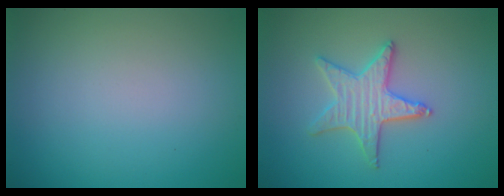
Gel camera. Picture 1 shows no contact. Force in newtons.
{"total": 3.4, "press": 3.3, "slide": 0.7}